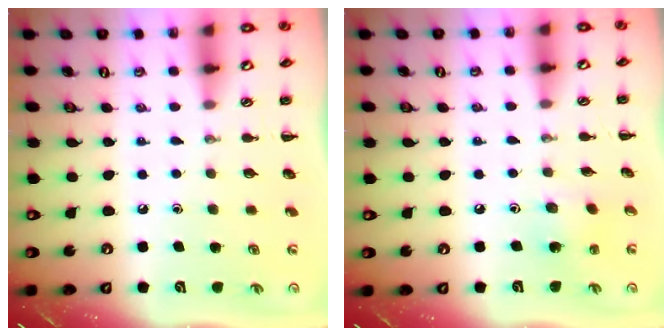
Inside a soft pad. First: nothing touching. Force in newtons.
{"total": 1.9, "press": 1.8, "slide": 0.7}